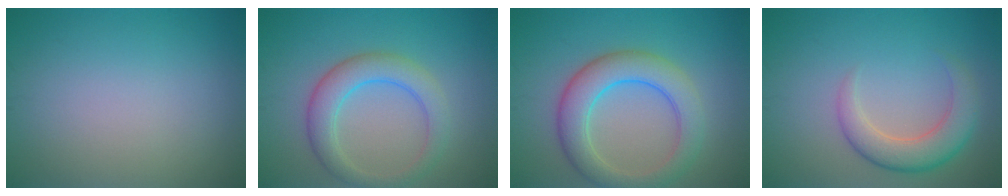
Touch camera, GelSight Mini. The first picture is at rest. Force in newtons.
{"total": 4.3, "press": 4.3, "slide": 0.2}
{"total": 5.9, "press": 5.9, "slide": 0.2}
{"total": 5.3, "press": 5.3, "slide": 0.1}